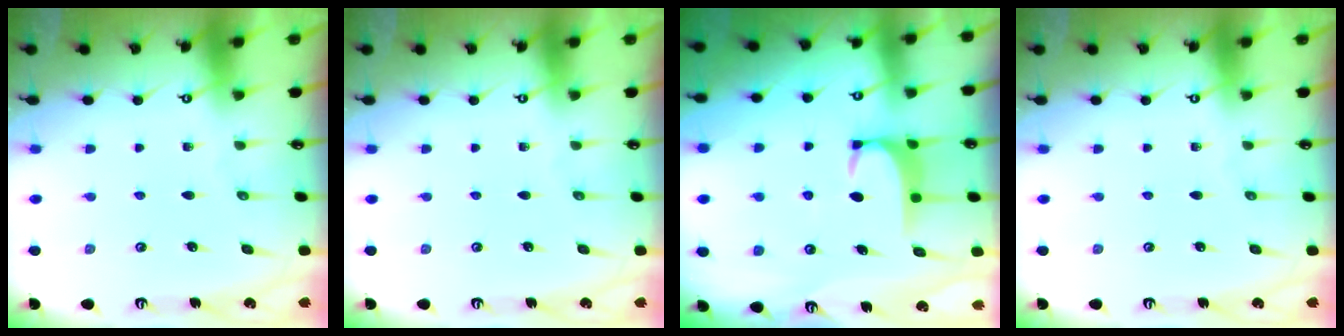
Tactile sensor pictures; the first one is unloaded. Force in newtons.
{"total": 0.0}
{"total": 2.0, "press": 1.9, "slide": 0.6}
{"total": 0.0}